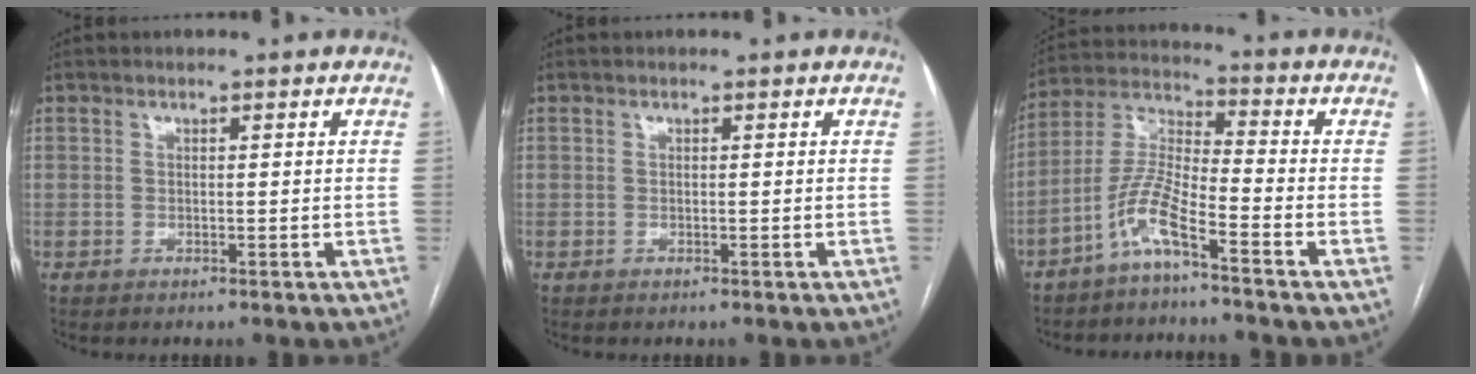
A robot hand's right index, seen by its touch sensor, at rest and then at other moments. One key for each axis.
{"total": 0.0}
{"total": 7.7, "fx": -5.0, "fy": 0.3, "fz": 5.8, "tx": -0.135, "ty": -0.001, "tz": -0.109}